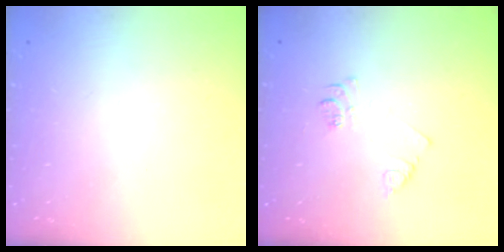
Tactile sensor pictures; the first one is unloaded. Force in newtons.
{"total": 5.5, "press": 5.5, "slide": 0.5}